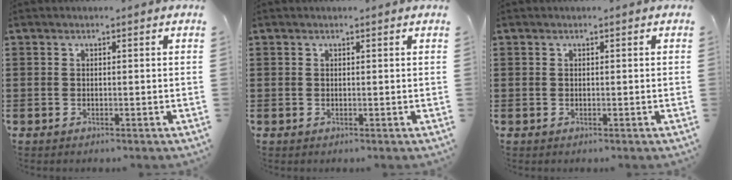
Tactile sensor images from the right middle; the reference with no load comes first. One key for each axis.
{"total": 0.0}
{"total": 0.0}